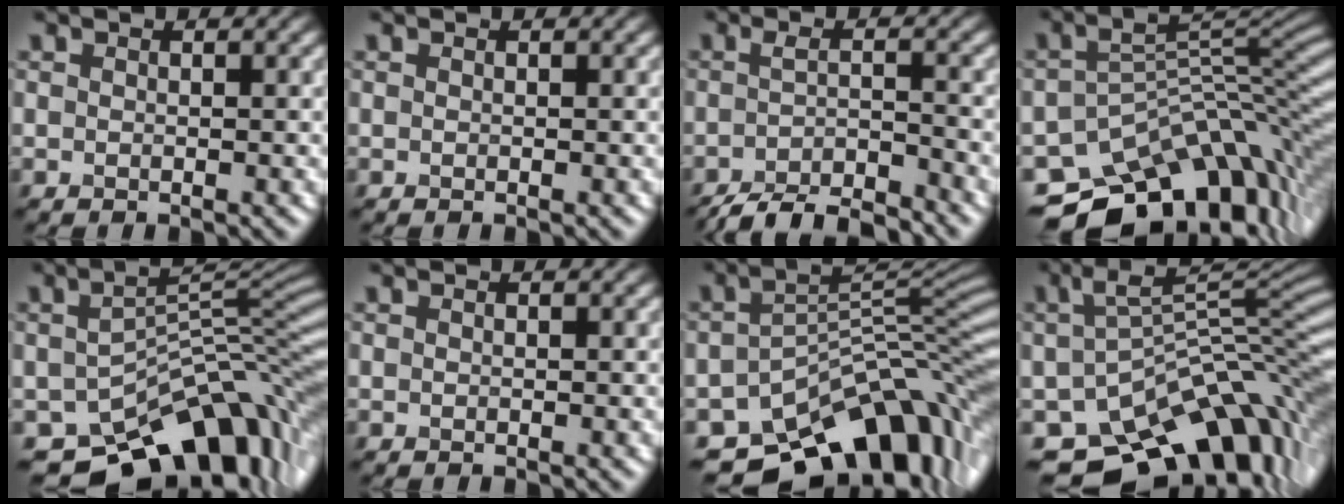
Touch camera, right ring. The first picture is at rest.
{"total": 0.0}
{"total": 5.7, "force": [-4.8, 1.1, 2.9], "torque": [-0.045, -0.007, -0.087]}
{"total": 14.0, "force": [-9.5, 6.9, 7.6], "torque": [-0.130, -0.006, -0.141]}
{"total": 12.0, "force": [-7.4, 5.5, 7.7], "torque": [-0.103, -0.006, -0.119]}
{"total": 0.0}
{"total": 13.0, "force": [-8.6, 6.1, 7.6], "torque": [-0.113, -0.010, -0.132]}
{"total": 12.8, "force": [-6.1, 6.7, 9.0], "torque": [-0.159, -0.009, -0.087]}